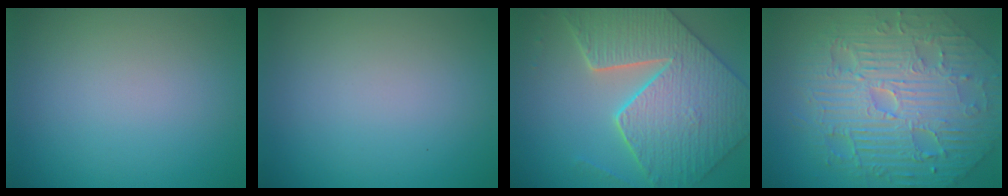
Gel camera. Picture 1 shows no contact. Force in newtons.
{"total": 0.0}
{"total": 8.2, "press": 6.8, "slide": 4.5}
{"total": 11.5, "press": 7.5, "slide": 8.7}